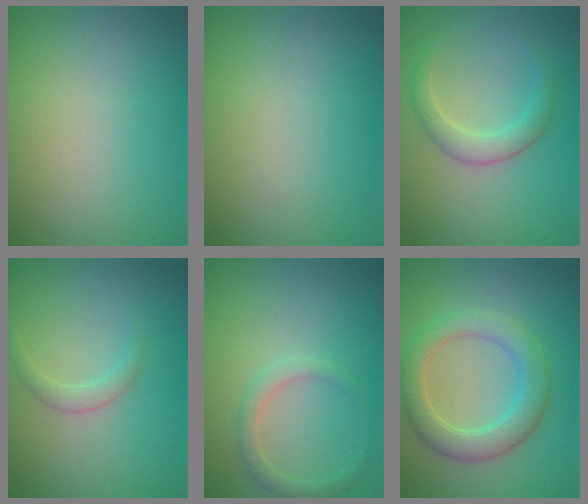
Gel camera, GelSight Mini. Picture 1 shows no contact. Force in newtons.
{"total": 0.0}
{"total": 2.6, "press": 2.6, "slide": 0.1}
{"total": 1.2, "press": 1.2, "slide": 0.1}
{"total": 1.7, "press": 1.7, "slide": 0.2}
{"total": 4.6, "press": 4.5, "slide": 0.2}